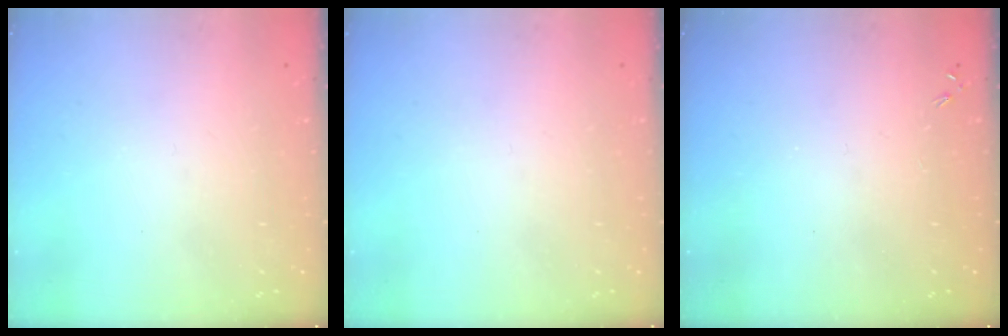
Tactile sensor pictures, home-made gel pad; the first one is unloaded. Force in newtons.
{"total": 0.0}
{"total": 0.0}